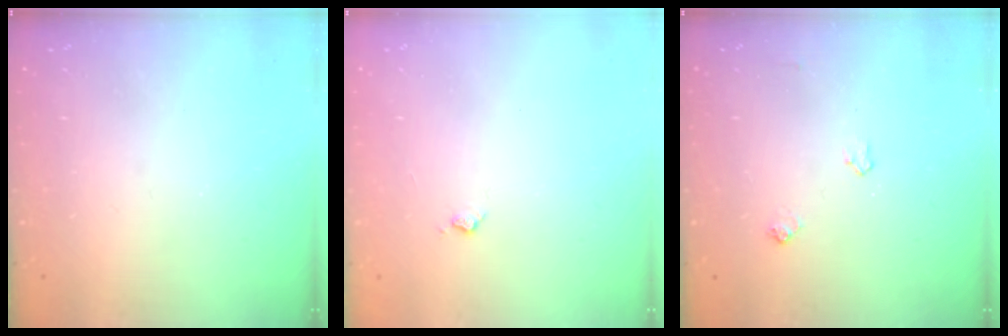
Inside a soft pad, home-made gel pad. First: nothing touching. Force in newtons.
{"total": 3.4, "press": 3.4, "slide": 0.6}
{"total": 5.0, "press": 5.0, "slide": 0.6}